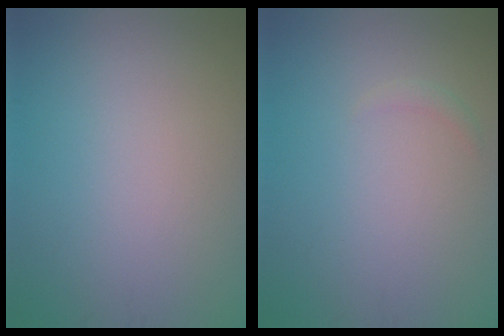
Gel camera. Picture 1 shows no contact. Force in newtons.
{"total": 0.7, "press": 0.7, "slide": 0.0}